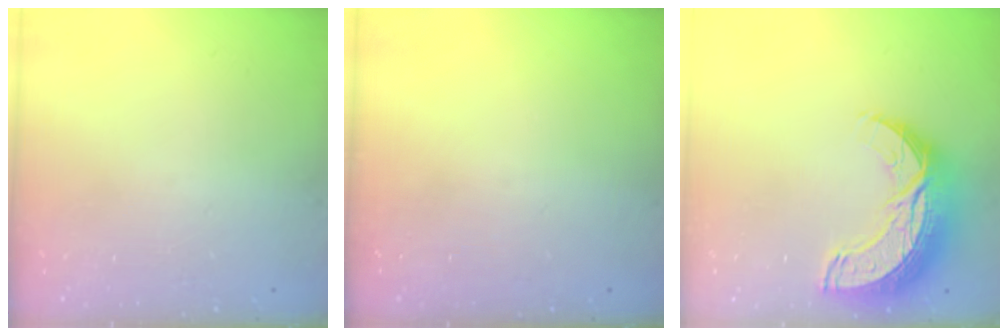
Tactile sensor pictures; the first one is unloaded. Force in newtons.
{"total": 0.0}
{"total": 15.0, "press": 14.9, "slide": 1.0}